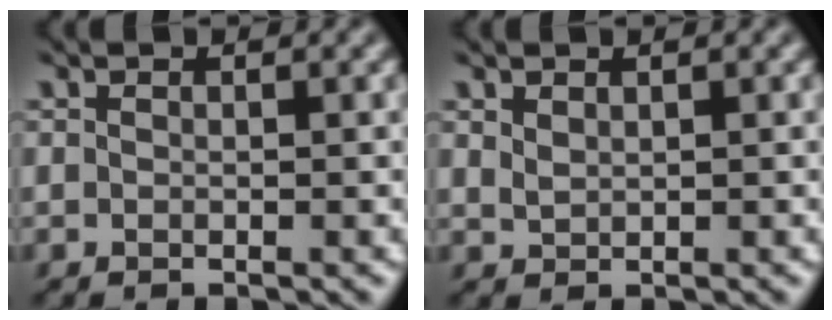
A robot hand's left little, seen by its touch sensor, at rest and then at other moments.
{"total": 0.8, "force": [0.6, 0.4, 0.3], "torque": [-0.012, 0.000, 0.016]}